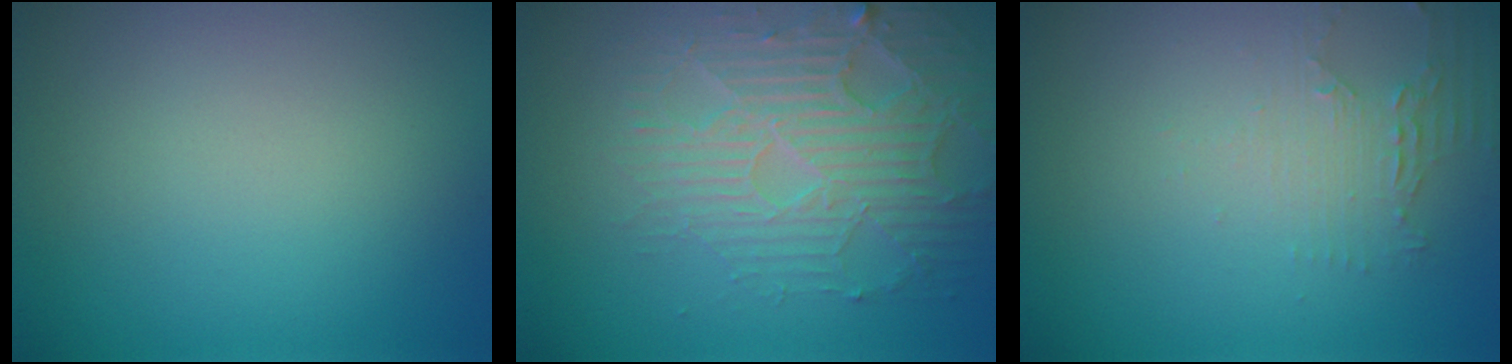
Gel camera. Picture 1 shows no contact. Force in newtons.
{"total": 4.7, "press": 4.1, "slide": 2.3}
{"total": 2.2, "press": 1.7, "slide": 1.4}